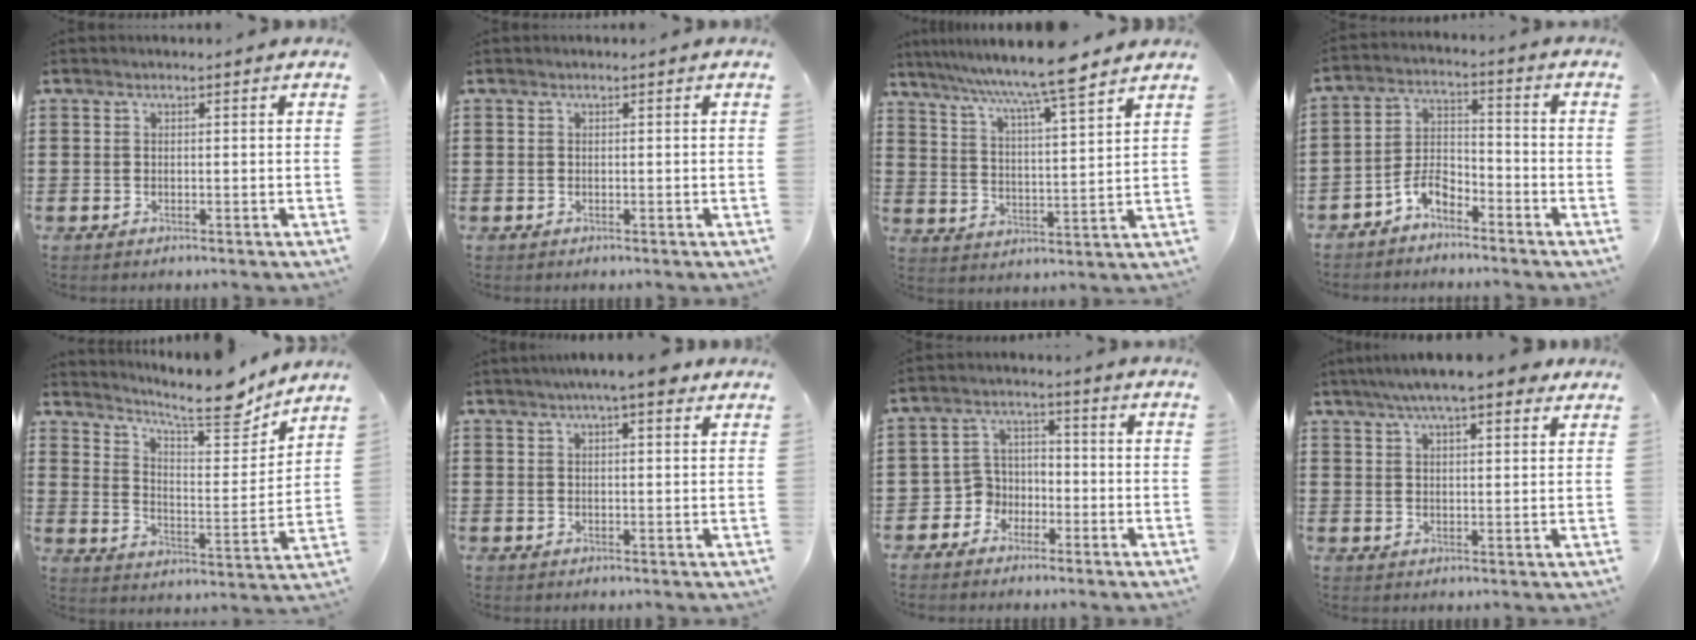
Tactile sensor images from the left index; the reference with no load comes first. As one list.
[{"total": 0.0}, {"total": 8.3, "force": [7.1, 0.1, 4.4], "torque": [-0.109, -0.038, 0.118]}, {"total": 5.4, "force": [-4.3, 2.0, 2.4], "torque": [-0.056, 0.010, -0.087]}, {"total": 10.8, "force": [9.4, 1.6, 5.1], "torque": [-0.097, -0.061, 0.158]}, {"total": 4.7, "force": [3.2, 0.8, 3.3], "torque": [-0.064, 0.004, 0.055]}, {"total": 4.4, "force": [-2.8, 3.3, 0.8], "torque": [-0.034, 0.005, -0.060]}, {"total": 6.9, "force": [5.4, 1.2, 4.2], "torque": [-0.093, -0.002, 0.097]}]